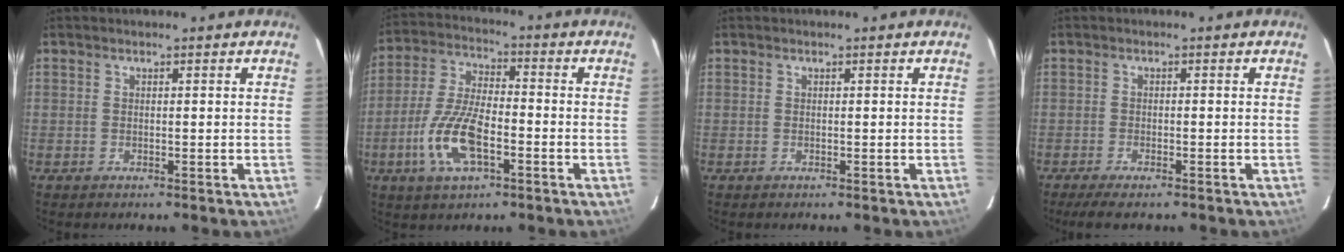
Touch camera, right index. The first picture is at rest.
{"total": 12.4, "force": [-4.7, 4.8, 10.4], "torque": [-0.225, -0.004, -0.090]}
{"total": 0.0}
{"total": 5.1, "force": [-4.0, 1.0, 2.9], "torque": [-0.070, -0.021, -0.069]}